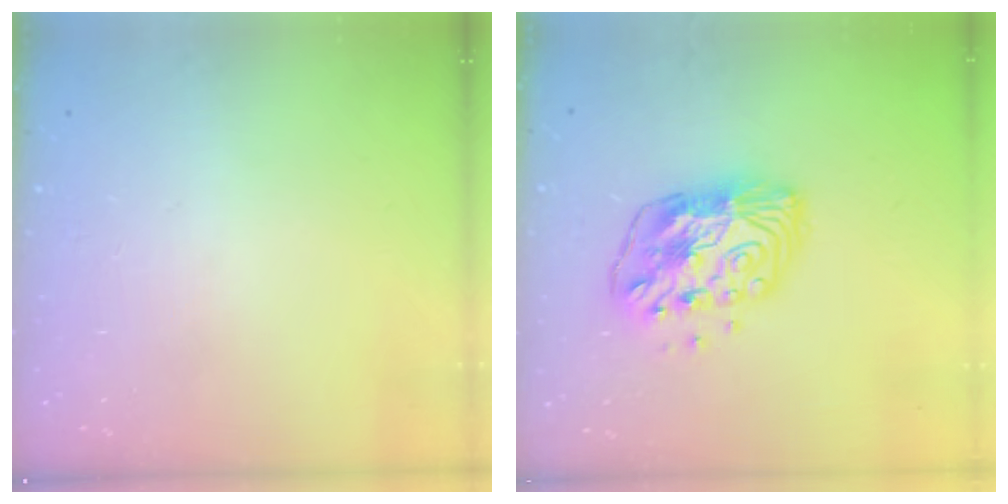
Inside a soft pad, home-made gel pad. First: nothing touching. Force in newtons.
{"total": 12.2, "press": 12.1, "slide": 1.1}